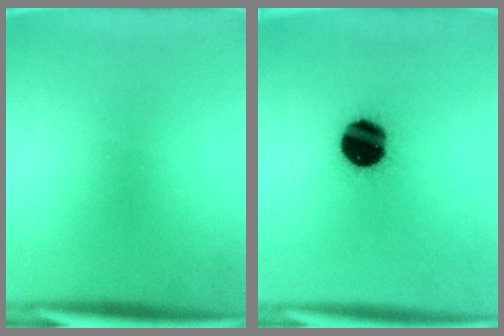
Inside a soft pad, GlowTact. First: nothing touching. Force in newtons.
{"total": 16.0}